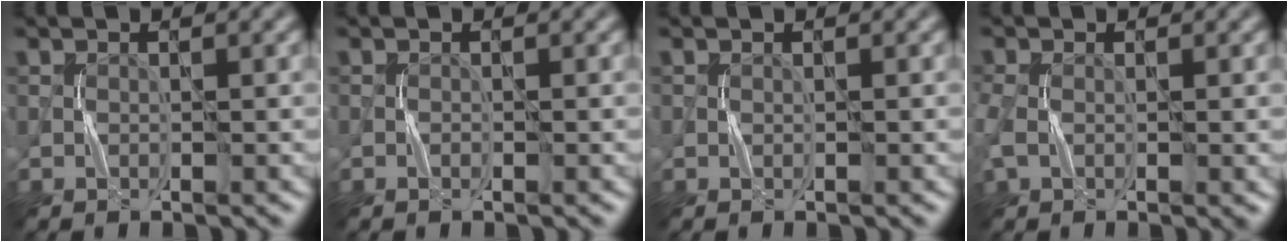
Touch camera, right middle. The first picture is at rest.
{"total": 0.0}
{"total": 0.0}
{"total": 3.1, "force": [-0.4, 1.9, 2.4], "torque": [-0.062, -0.002, -0.012]}